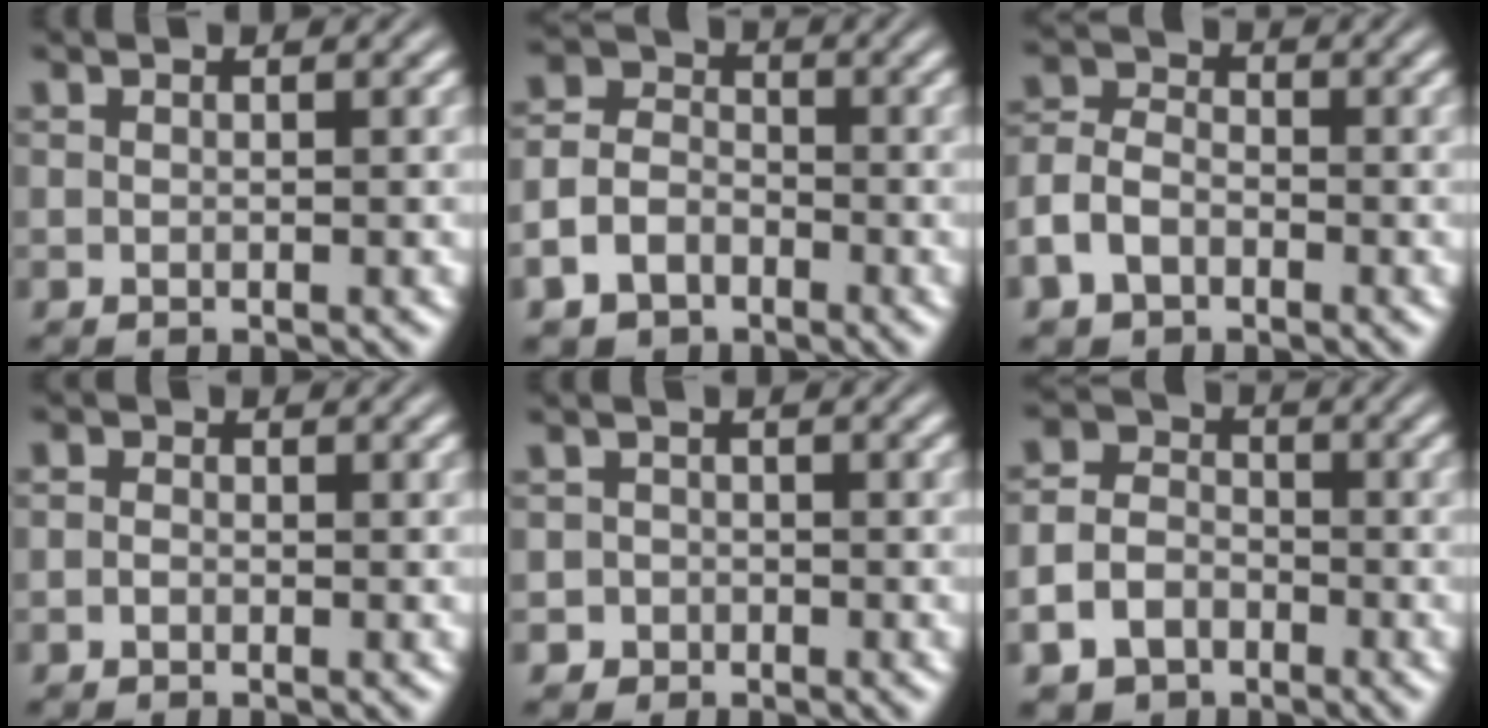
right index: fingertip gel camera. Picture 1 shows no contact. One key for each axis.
{"total": 6.2, "fx": -2.5, "fy": 5.4, "fz": 1.8, "tx": -0.031, "ty": -0.022, "tz": -0.045}
{"total": 3.8, "fx": -1.4, "fy": 3.1, "fz": 1.8, "tx": -0.044, "ty": -0.018, "tz": -0.020}
{"total": 0.6, "fx": -0.6, "fy": -0.1, "fz": -0.1, "tx": 0.008, "ty": -0.005, "tz": -0.011}
{"total": 2.1, "fx": -1.5, "fy": 1.5, "fz": -0.5, "tx": 0.014, "ty": -0.013, "tz": -0.025}
{"total": 7.9, "fx": -2.7, "fy": 7.1, "fz": 2.1, "tx": -0.034, "ty": -0.024, "tz": -0.055}